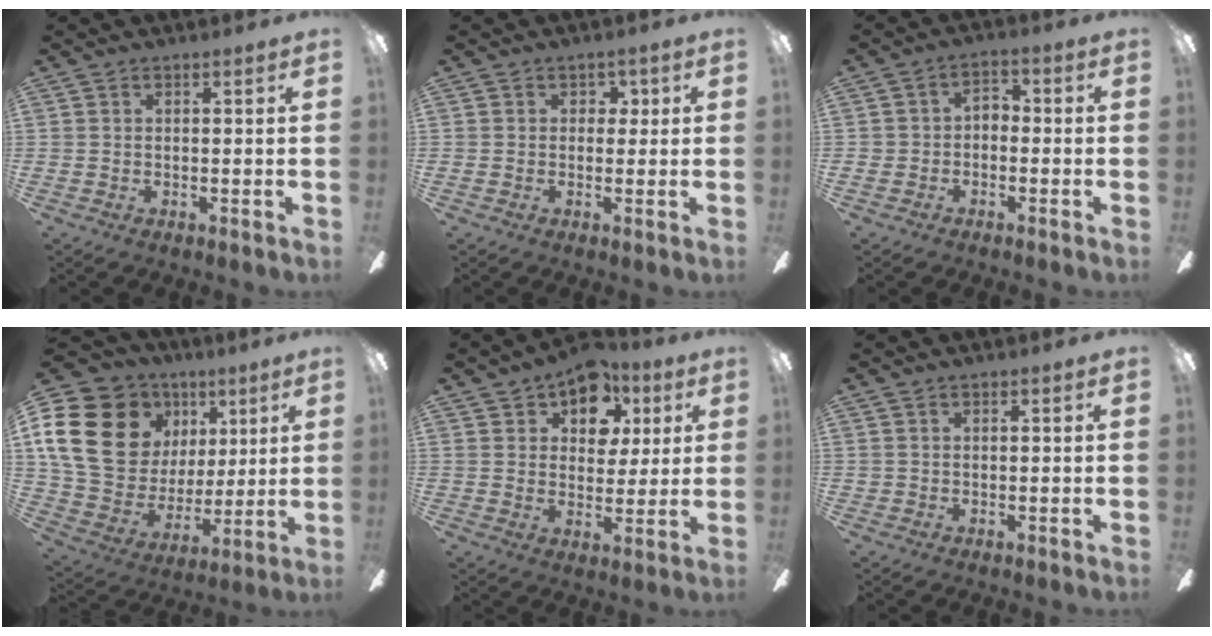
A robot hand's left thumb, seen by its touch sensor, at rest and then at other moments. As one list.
[{"total": 2.6, "force": [0.4, 2.5, 0.9], "torque": [-0.008, 0.005, 0.001]}, {"total": 4.0, "force": [-2.2, 3.0, 1.4], "torque": [-0.025, 0.017, -0.041]}, {"total": 22.8, "force": [8.4, 17.3, 12.3], "torque": [-0.257, -0.023, 0.167]}, {"total": 10.8, "force": [6.6, 7.1, 4.8], "torque": [-0.069, -0.035, 0.119]}, {"total": 0.6, "force": [0.2, 0.6, 0.1], "torque": [-0.003, 0.005, 0.003]}]